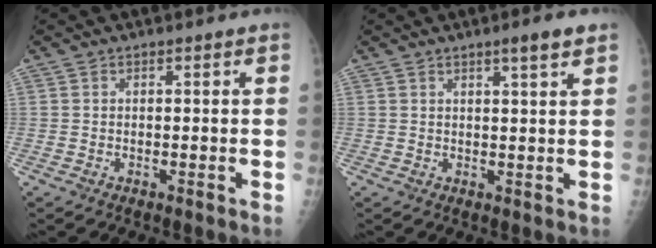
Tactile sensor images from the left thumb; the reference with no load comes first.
{"total": 3.6, "force": [2.4, 0.1, 2.7], "torque": [-0.042, -0.014, 0.036]}